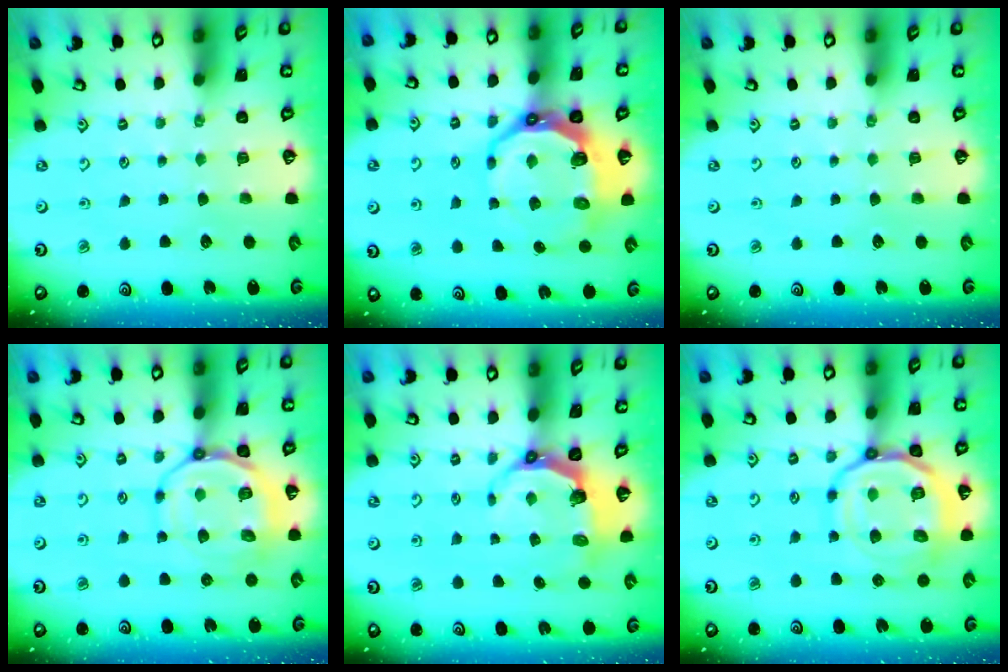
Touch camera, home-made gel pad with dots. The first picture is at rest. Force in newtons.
{"total": 12.7, "press": 11.7, "slide": 5.0}
{"total": 0.0}
{"total": 13.4, "press": 13.3, "slide": 1.7}
{"total": 6.4, "press": 4.9, "slide": 4.2}
{"total": 18.1, "press": 18.0, "slide": 1.8}